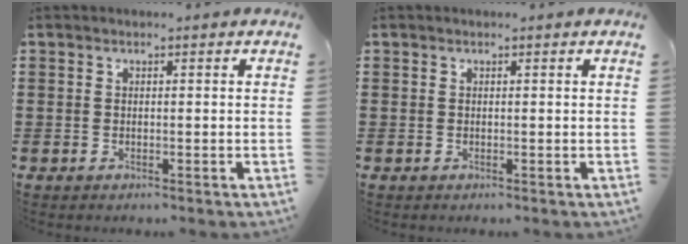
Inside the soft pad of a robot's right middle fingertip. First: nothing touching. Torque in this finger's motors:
{"motor_torque": [-0.05, -0.05, 0.00, 0.00]}